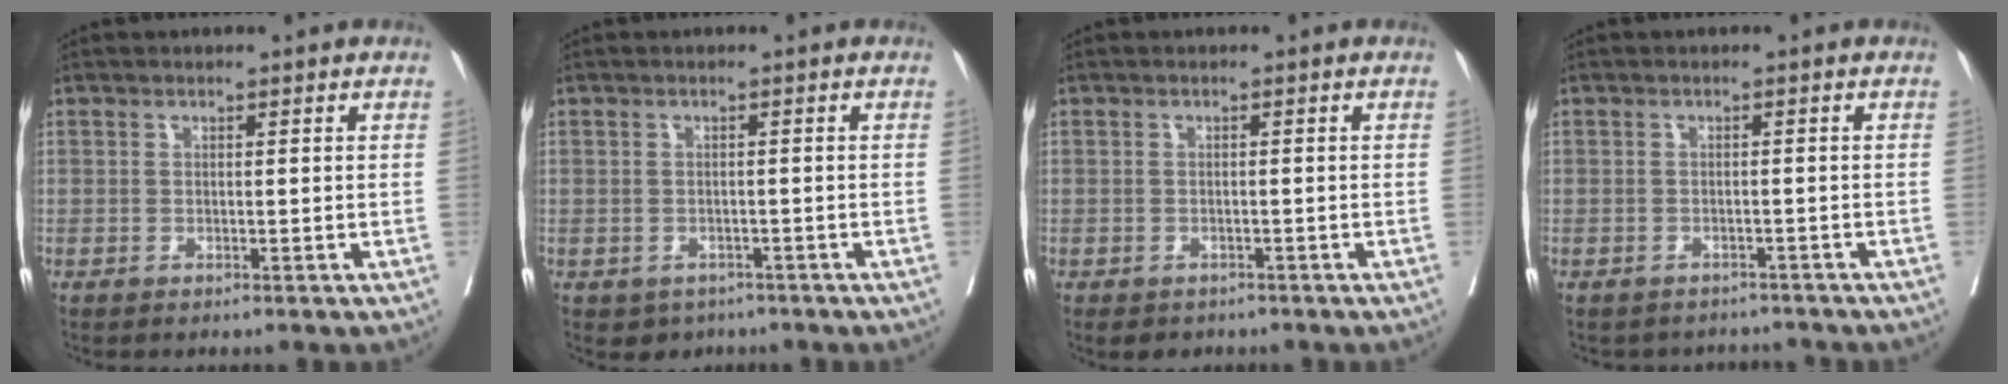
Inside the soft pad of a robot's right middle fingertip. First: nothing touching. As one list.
[{"total": 3.1, "force": [-2.0, 2.3, 0.5], "torque": [-0.003, 0.005, -0.026]}, {"total": 3.1, "force": [-2.4, 1.7, 0.7], "torque": [-0.005, 0.000, -0.030]}, {"total": 4.2, "force": [-4.0, 1.4, -0.4], "torque": [0.009, 0.006, -0.051]}]